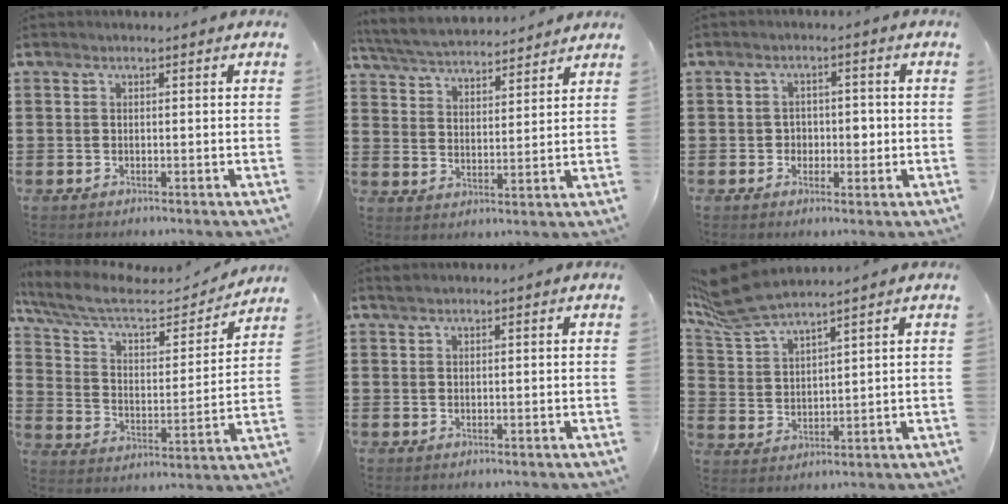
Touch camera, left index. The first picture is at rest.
{"total": 4.6, "force": [4.6, 0.2, 0.7], "torque": [-0.036, -0.026, 0.079]}
{"total": 2.7, "force": [-0.5, 2.2, 1.4], "torque": [-0.028, 0.004, -0.017]}
{"total": 8.5, "force": [6.9, 2.4, 4.5], "torque": [-0.115, -0.035, 0.115]}
{"total": 0.6, "force": [0.5, 0.0, 0.3], "torque": [-0.007, -0.001, 0.009]}
{"total": 7.4, "force": [6.6, 1.0, 3.2], "torque": [-0.097, -0.026, 0.117]}